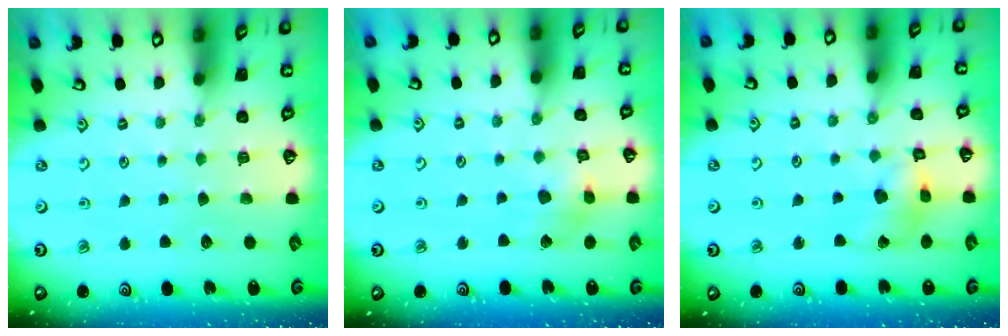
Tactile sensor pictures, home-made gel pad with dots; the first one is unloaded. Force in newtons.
{"total": 6.4, "press": 6.4, "slide": 0.7}
{"total": 7.2, "press": 7.2, "slide": 0.9}